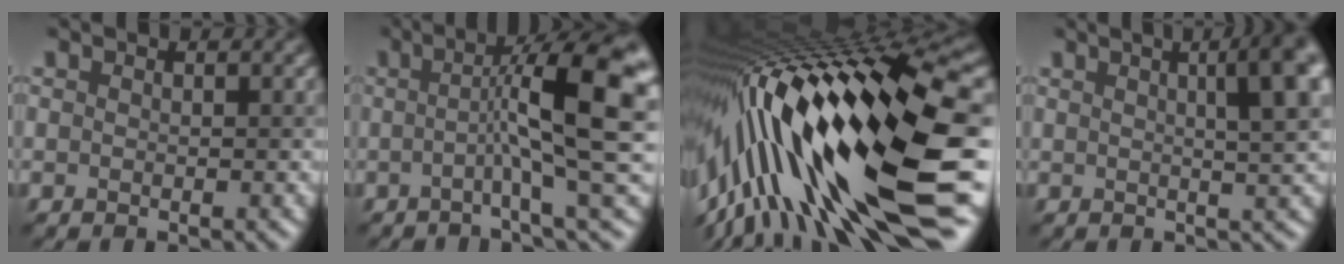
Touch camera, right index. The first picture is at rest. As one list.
[{"total": 10.6, "force": [-0.2, 1.6, 10.4], "torque": [-0.133, 0.018, -0.013]}, {"total": 18.1, "force": [-2.2, 4.9, 17.3], "torque": [-0.290, 0.014, -0.053]}, {"total": 7.4, "force": [2.1, 2.1, 6.7], "torque": [-0.037, 0.028, 0.015]}]